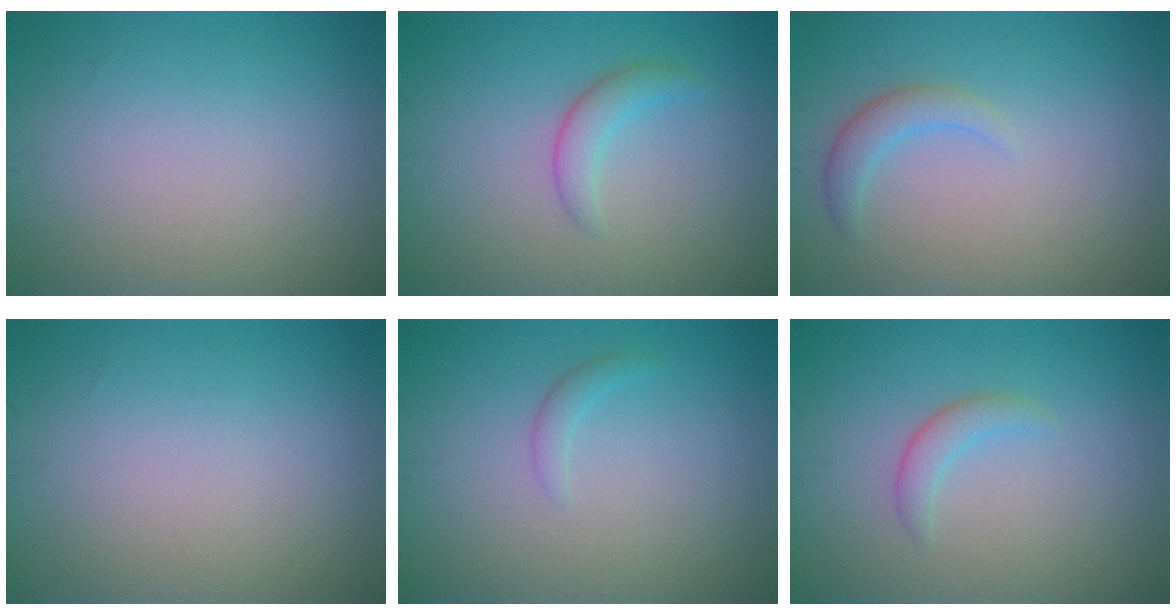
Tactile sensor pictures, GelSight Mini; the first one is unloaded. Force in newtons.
{"total": 1.9, "press": 1.9, "slide": 0.1}
{"total": 1.9, "press": 1.9, "slide": 0.1}
{"total": 0.0}
{"total": 1.0, "press": 0.9, "slide": 0.2}
{"total": 1.5, "press": 1.5, "slide": 0.1}